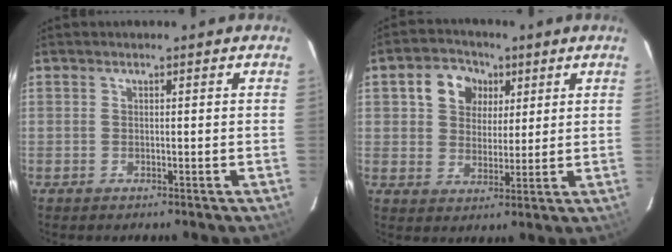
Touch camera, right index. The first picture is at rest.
{"total": 8.3, "force": [3.2, 6.7, 3.8], "torque": [-0.078, 0.025, 0.056]}